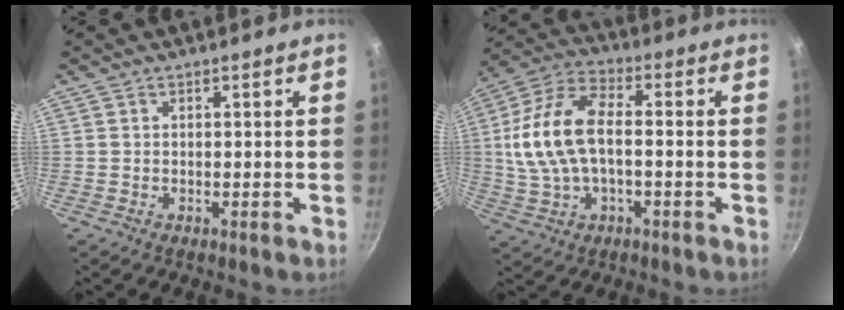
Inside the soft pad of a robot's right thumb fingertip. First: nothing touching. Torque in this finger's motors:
{"motor_torque": [-0.40, 1.36, 1.07, -0.94, 0.39]}